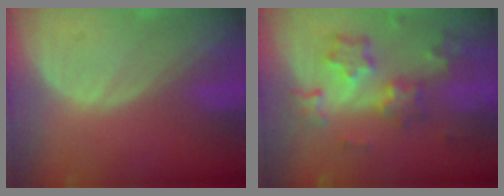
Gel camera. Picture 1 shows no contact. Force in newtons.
{"total": 8.6, "press": 7.6, "slide": 4.0}